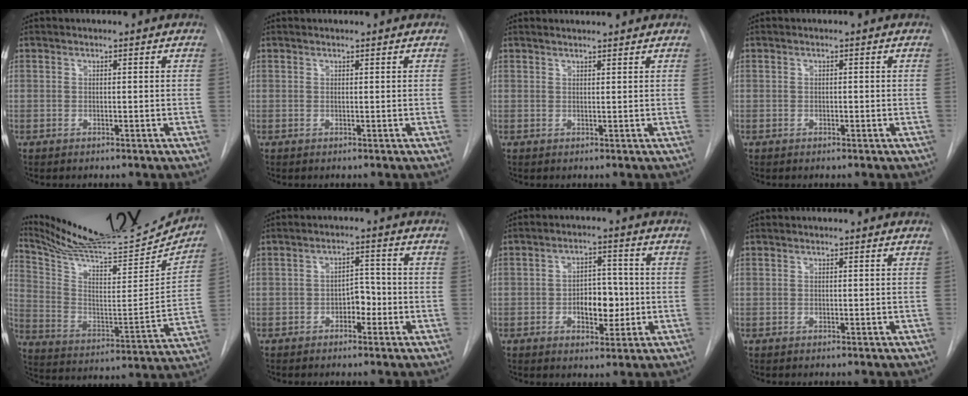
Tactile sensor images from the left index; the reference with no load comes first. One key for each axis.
{"total": 1.2, "fx": 1.1, "fy": 0.0, "fz": 0.4, "tx": -0.007, "ty": 0.013, "tz": 0.017}
{"total": 3.2, "fx": 3.1, "fy": 0.1, "fz": 0.7, "tx": -0.015, "ty": 0.019, "tz": 0.044}
{"total": 0.0}
{"total": 25.0, "fx": 23.6, "fy": 1.7, "fz": 8.1, "tx": -0.145, "ty": -0.071, "tz": 0.348}
{"total": 3.2, "fx": -1.4, "fy": 1.9, "fz": 2.2, "tx": -0.025, "ty": 0.010, "tz": -0.026}
{"total": 6.4, "fx": -1.1, "fy": 3.6, "fz": 5.1, "tx": -0.075, "ty": 0.011, "tz": -0.012}
{"total": 0.0}